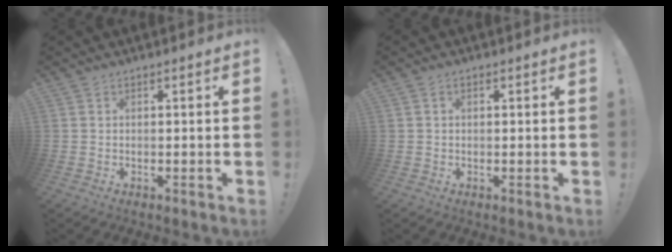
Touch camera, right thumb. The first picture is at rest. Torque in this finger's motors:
{"motor_torque": [-0.09, -0.05, -0.05, -0.01, -0.09]}